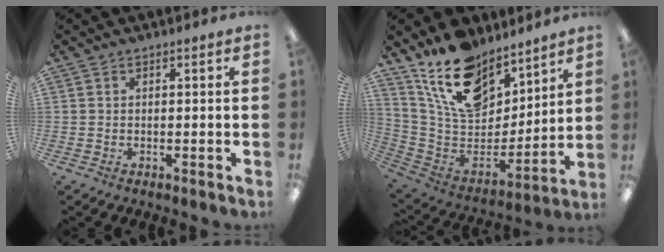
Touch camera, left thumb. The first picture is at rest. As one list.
[{"total": 18.7, "force": [13.5, 9.9, 8.4], "torque": [-0.169, -0.081, 0.249]}]